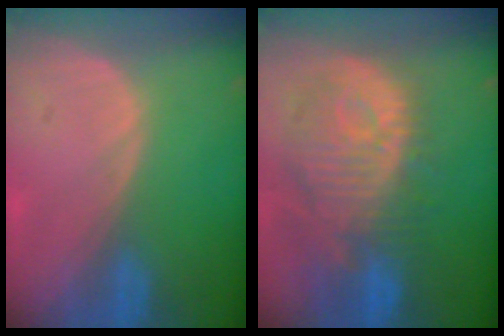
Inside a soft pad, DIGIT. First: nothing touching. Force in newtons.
{"total": 12.6, "press": 11.2, "slide": 5.8}